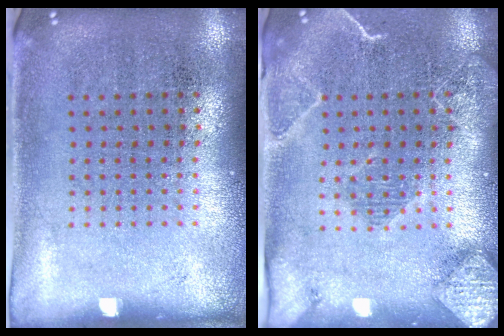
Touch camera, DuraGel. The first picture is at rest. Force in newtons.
{"total": 2.2, "press": 2.1, "slide": 0.6}